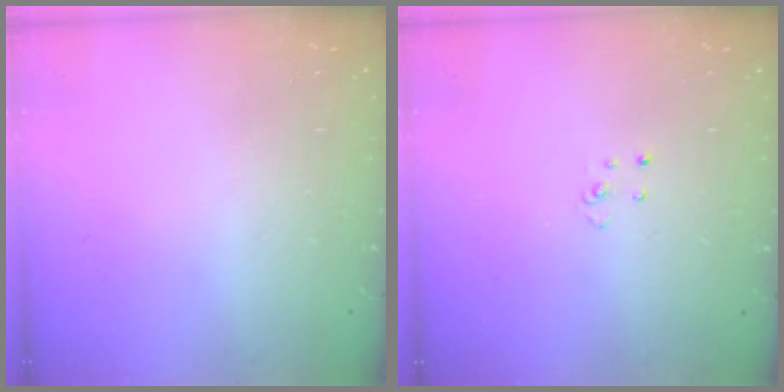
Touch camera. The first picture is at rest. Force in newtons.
{"total": 2.9, "press": 2.9, "slide": 0.2}